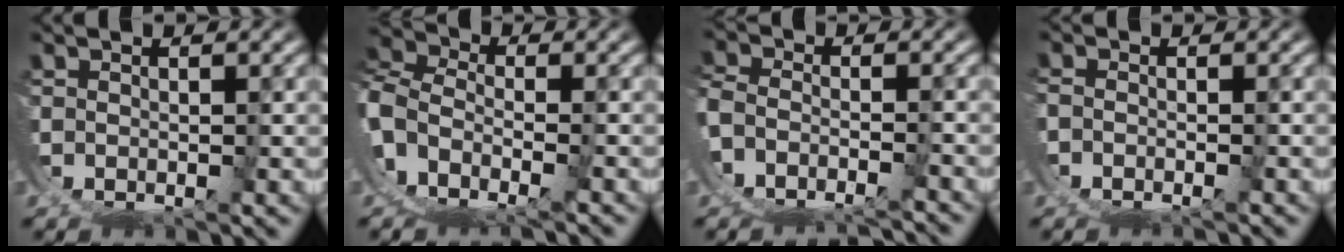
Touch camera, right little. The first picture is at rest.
{"total": 9.5, "force": [-2.2, 7.8, 5.0], "torque": [-0.123, -0.022, -0.046]}
{"total": 7.8, "force": [-5.8, 4.5, 2.8], "torque": [-0.063, -0.021, -0.090]}
{"total": 2.1, "force": [-1.8, 0.9, 0.5], "torque": [-0.008, -0.005, -0.033]}